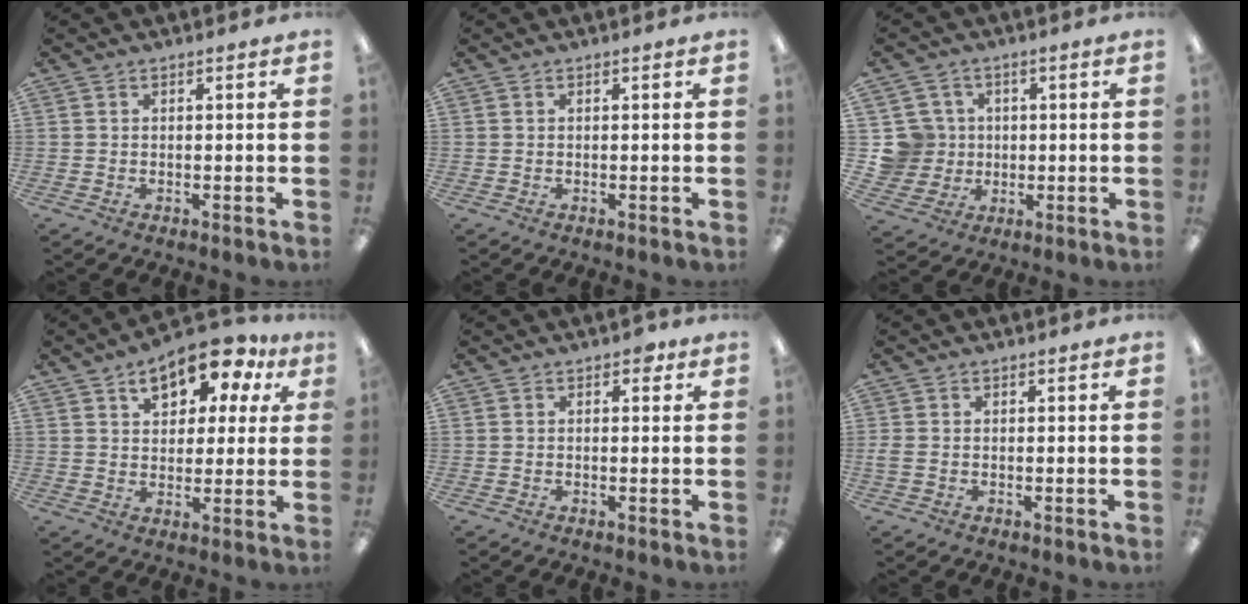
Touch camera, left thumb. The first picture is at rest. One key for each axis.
{"total": 0.0}
{"total": 8.2, "fx": 1.3, "fy": 8.0, "fz": 0.9, "tx": -0.046, "ty": 0.006, "tz": 0.033}
{"total": 12.4, "fx": 7.5, "fy": 6.9, "fz": 7.1, "tx": -0.099, "ty": -0.032, "tz": 0.130}
{"total": 2.2, "fx": 0.9, "fy": 1.3, "fz": 1.5, "tx": -0.014, "ty": -0.001, "tz": 0.012}
{"total": 1.3, "fx": -0.2, "fy": 0.8, "fz": 1.0, "tx": -0.019, "ty": 0.003, "tz": -0.004}